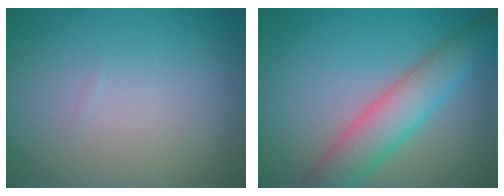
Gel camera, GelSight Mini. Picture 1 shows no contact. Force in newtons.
{"total": 5.7, "press": 5.7, "slide": 0.1}